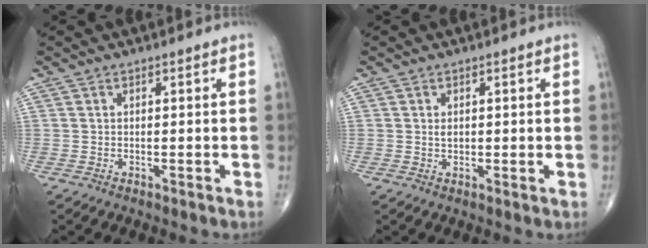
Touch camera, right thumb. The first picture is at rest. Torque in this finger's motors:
{"motor_torque": [0.24, 0.46, 0.04, 0.01, 0.02]}